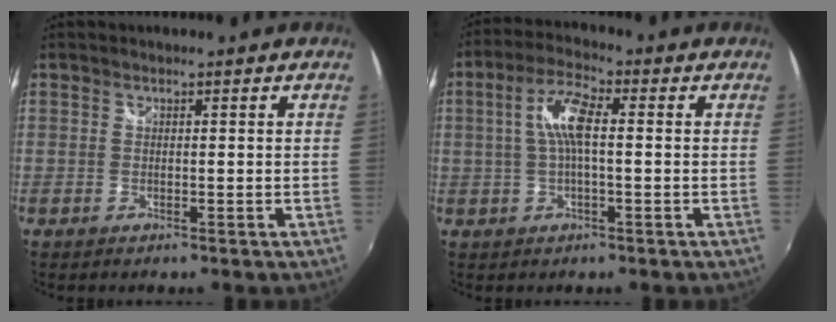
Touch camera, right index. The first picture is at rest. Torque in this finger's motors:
{"motor_torque": [0.58, -0.06, 0.54, 0.13]}